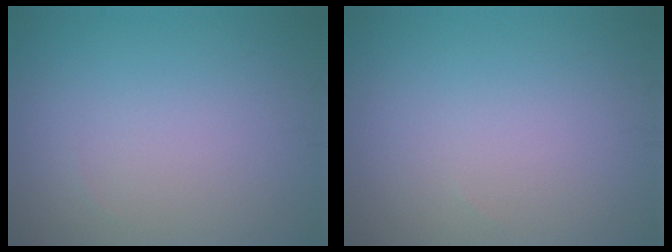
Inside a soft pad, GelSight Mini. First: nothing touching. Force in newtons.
{"total": 0.0}